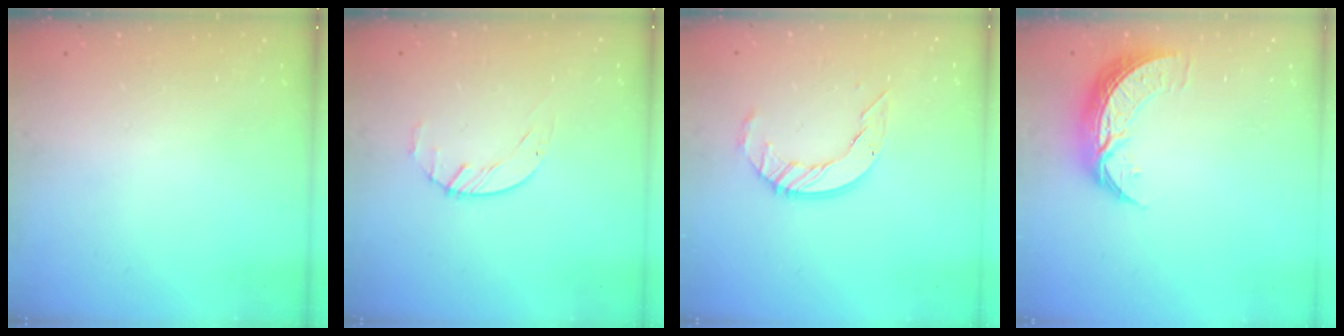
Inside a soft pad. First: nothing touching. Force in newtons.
{"total": 1.6, "press": 1.6, "slide": 0.3}
{"total": 9.3, "press": 9.3, "slide": 0.9}
{"total": 9.0, "press": 9.0, "slide": 0.7}